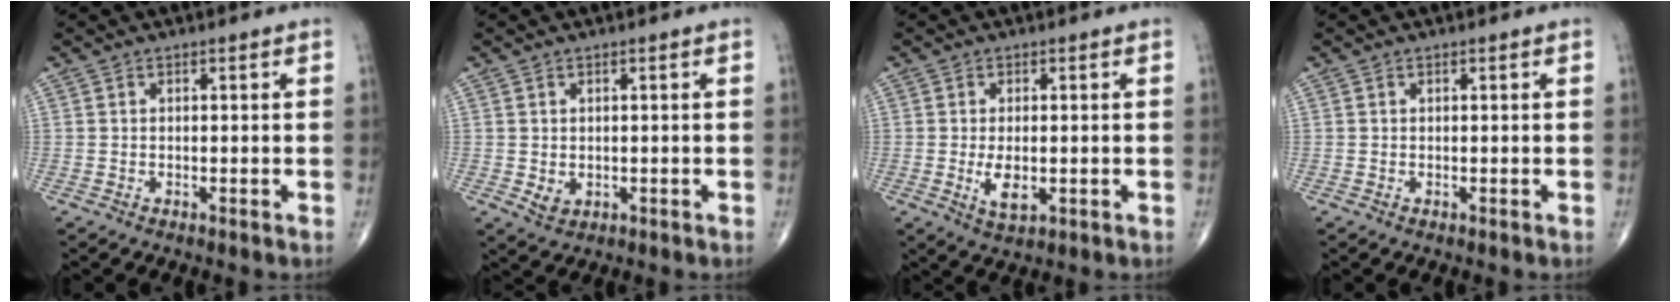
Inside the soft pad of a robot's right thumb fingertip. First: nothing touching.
{"total": 2.3, "force": [-0.1, 1.9, 1.3], "torque": [-0.015, -0.003, 0.008]}
{"total": 4.5, "force": [-0.7, 2.1, 3.9], "torque": [-0.070, -0.010, -0.008]}
{"total": 0.0}